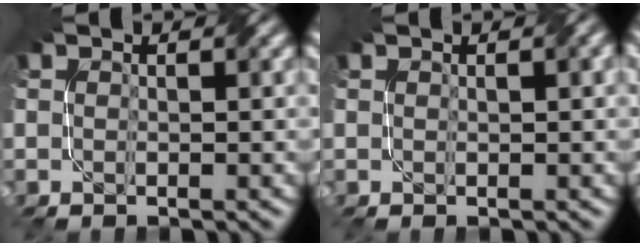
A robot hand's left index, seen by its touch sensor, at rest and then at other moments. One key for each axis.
{"total": 1.0, "fx": 0.3, "fy": 0.1, "fz": 0.9, "tx": -0.013, "ty": 0.002, "tz": 0.004}